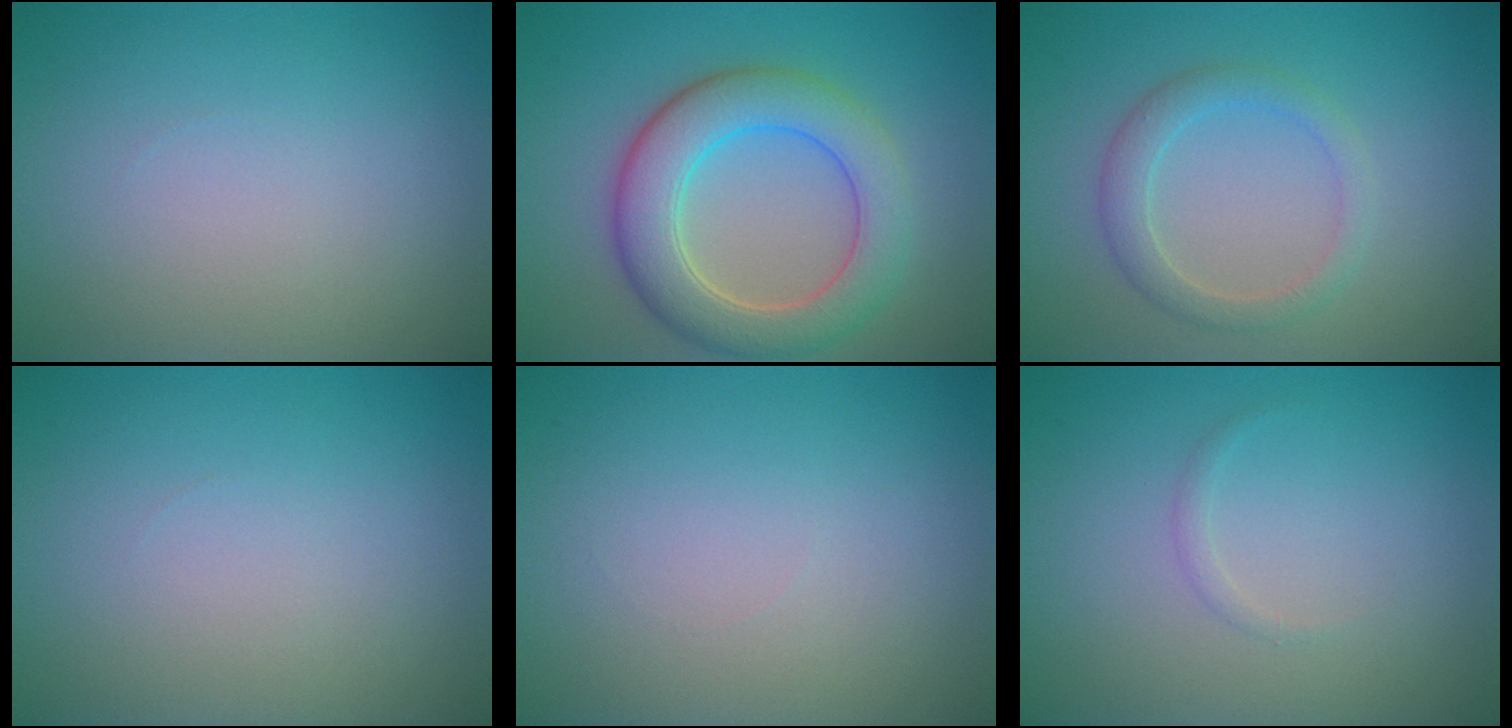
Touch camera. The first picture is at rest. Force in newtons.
{"total": 6.8, "press": 6.8, "slide": 0.5}
{"total": 2.4, "press": 2.4, "slide": 0.1}
{"total": 0.0}
{"total": 0.0}
{"total": 0.6, "press": 0.6, "slide": 0.1}